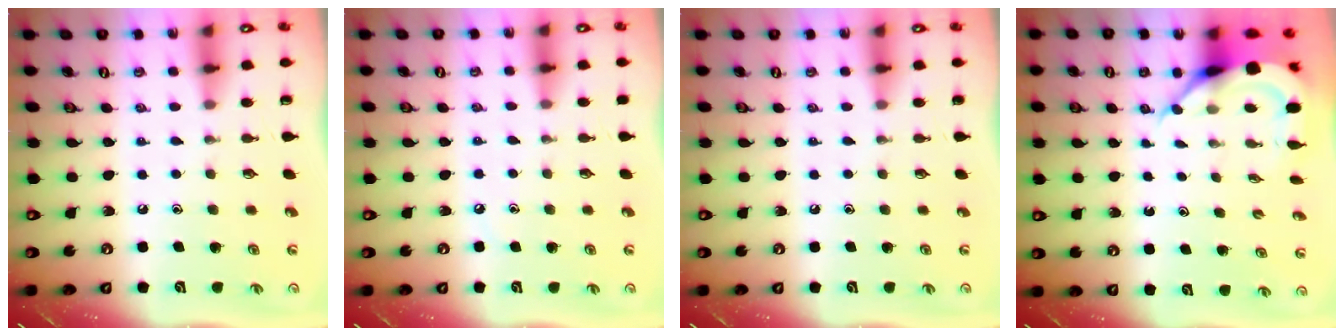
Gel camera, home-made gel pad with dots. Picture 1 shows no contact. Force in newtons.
{"total": 2.6, "press": 2.6, "slide": 0.4}
{"total": 0.0}
{"total": 6.7, "press": 6.7, "slide": 0.8}